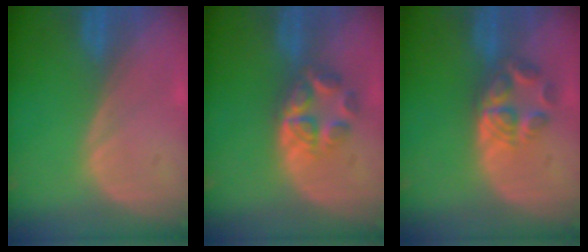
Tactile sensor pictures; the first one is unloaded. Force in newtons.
{"total": 5.3, "press": 5.1, "slide": 1.5}
{"total": 6.0, "press": 5.1, "slide": 3.1}